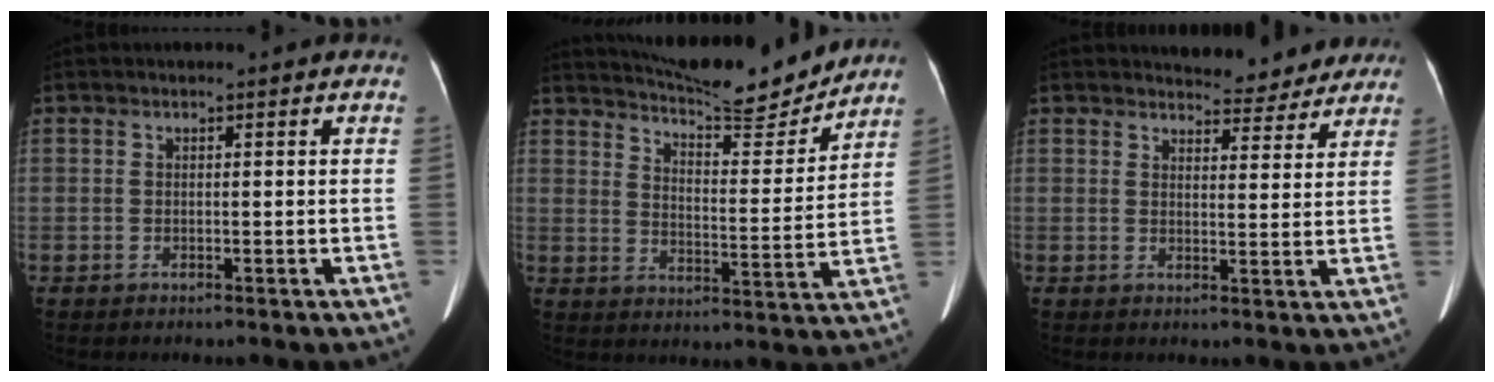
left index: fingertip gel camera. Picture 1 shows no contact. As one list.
[{"total": 14.6, "force": [13.8, 1.1, 4.5], "torque": [-0.078, -0.020, 0.197]}, {"total": 7.3, "force": [6.9, 2.1, 0.7], "torque": [0.001, -0.006, 0.074]}]